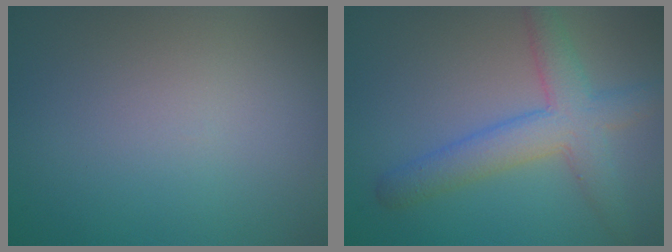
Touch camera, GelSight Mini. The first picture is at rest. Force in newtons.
{"total": 4.9, "press": 4.9, "slide": 0.2}